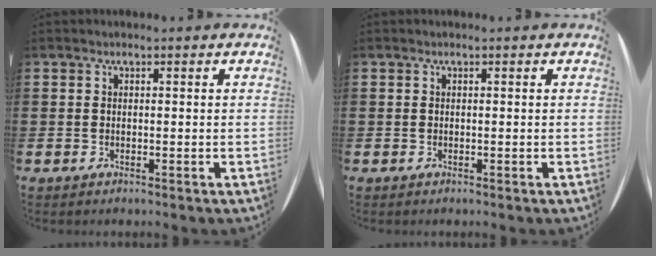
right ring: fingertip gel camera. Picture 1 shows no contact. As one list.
[{"total": 0.0}]